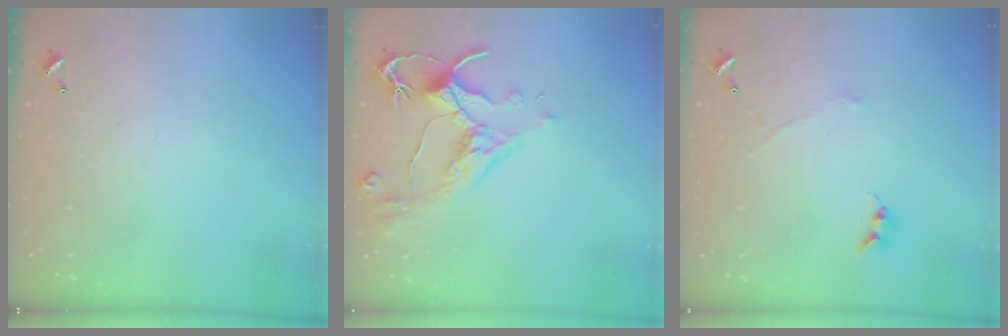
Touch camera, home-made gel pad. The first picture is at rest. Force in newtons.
{"total": 2.6, "press": 2.2, "slide": 1.3}
{"total": 1.3, "press": 1.2, "slide": 0.5}